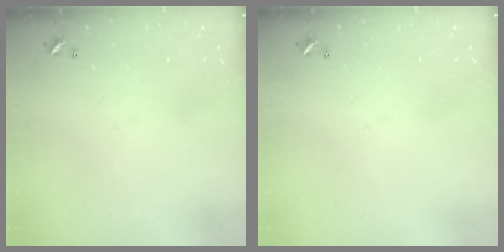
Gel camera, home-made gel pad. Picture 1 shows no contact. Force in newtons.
{"total": 0.0}